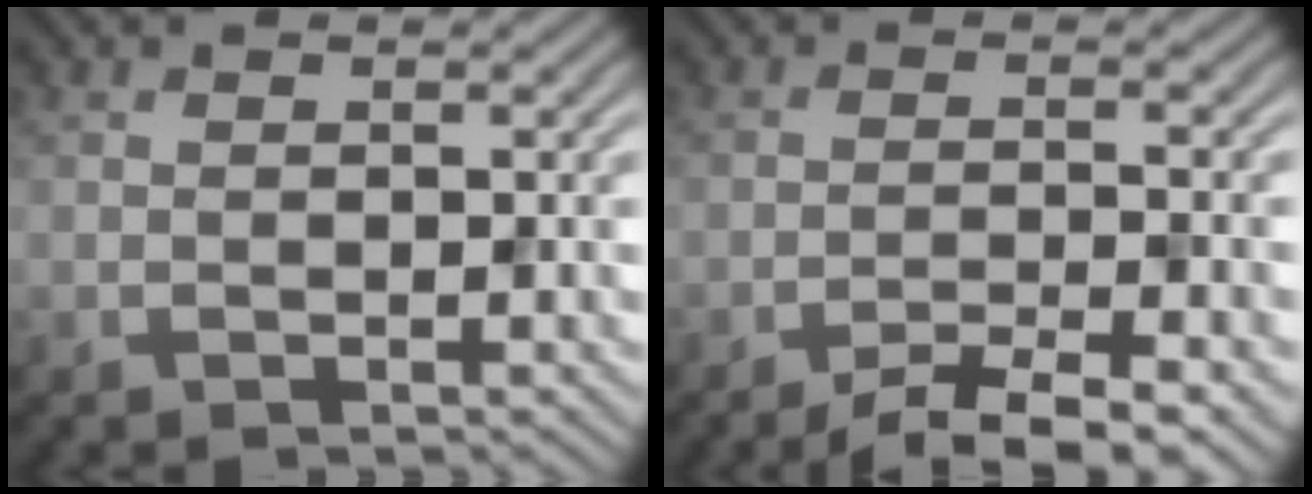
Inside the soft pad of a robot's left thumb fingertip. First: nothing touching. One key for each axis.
{"total": 5.3, "fx": -3.7, "fy": 0.7, "fz": 3.6, "tx": -0.056, "ty": 0.006, "tz": -0.065}